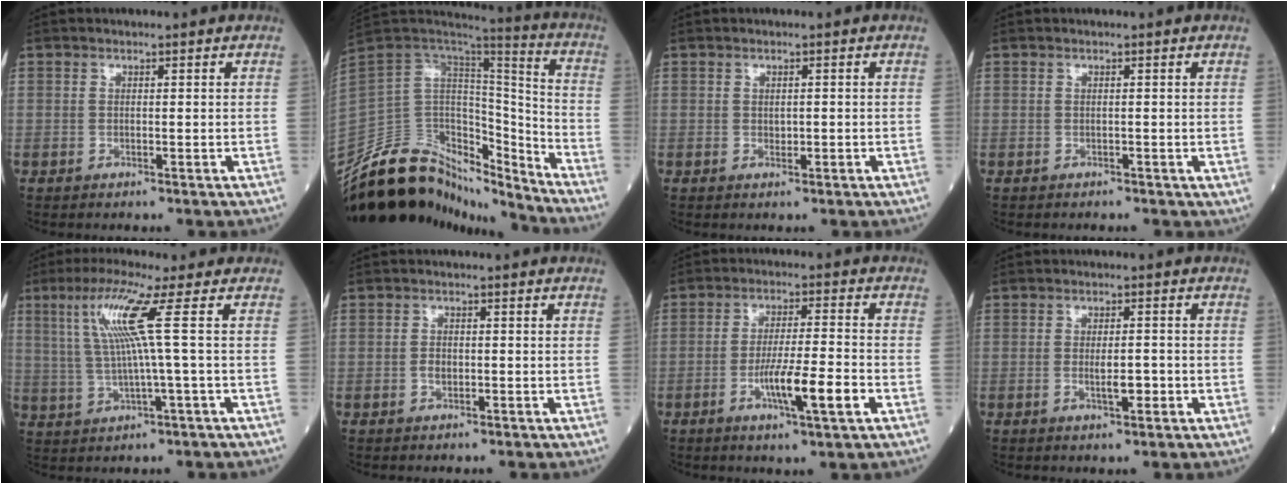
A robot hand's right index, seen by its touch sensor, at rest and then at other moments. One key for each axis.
{"total": 21.9, "fx": -19.6, "fy": 7.2, "fz": 6.5, "tx": -0.140, "ty": 0.060, "tz": -0.324}
{"total": 0.9, "fx": -0.1, "fy": 0.6, "fz": 0.6, "tx": -0.010, "ty": -0.001, "tz": 0.000}
{"total": 0.7, "fx": -0.4, "fy": 0.5, "fz": 0.2, "tx": -0.003, "ty": 0.002, "tz": -0.004}
{"total": 8.2, "fx": 2.2, "fy": -1.8, "fz": 7.7, "tx": -0.153, "ty": 0.011, "tz": 0.050}
{"total": 1.5, "fx": -0.5, "fy": 1.0, "fz": 1.0, "tx": -0.021, "ty": 0.003, "tz": -0.008}
{"total": 8.8, "fx": -3.2, "fy": 0.3, "fz": 8.1, "tx": -0.143, "ty": -0.005, "tz": -0.053}
{"total": 3.2, "fx": -1.0, "fy": 0.9, "fz": 2.9, "tx": -0.051, "ty": 0.001, "tz": -0.013}